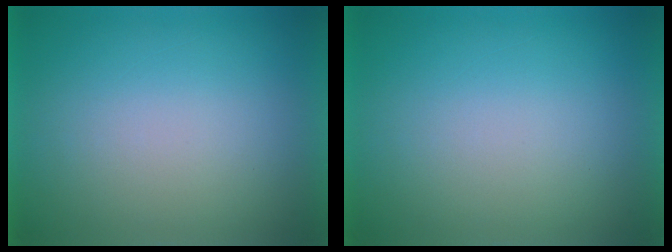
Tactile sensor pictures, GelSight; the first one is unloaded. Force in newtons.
{"total": 1.2}